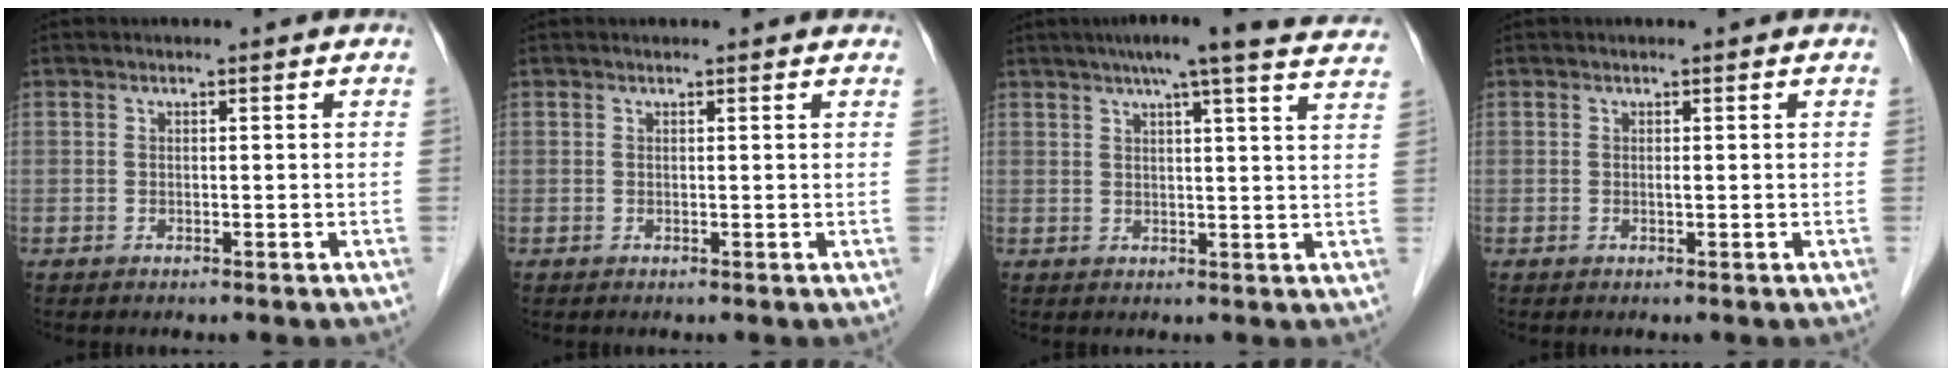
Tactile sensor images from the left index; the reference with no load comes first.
{"total": 2.7, "force": [2.4, 1.0, 0.9], "torque": [-0.001, 0.018, 0.027]}
{"total": 19.7, "force": [17.3, 0.6, 9.5], "torque": [-0.130, 0.004, 0.203]}
{"total": 0.6, "force": [0.2, 0.3, 0.4], "torque": [-0.005, -0.002, 0.002]}